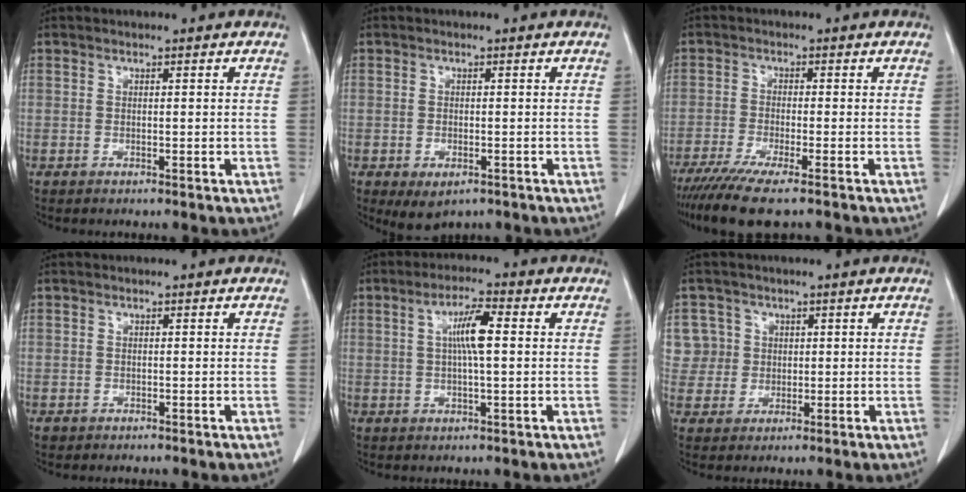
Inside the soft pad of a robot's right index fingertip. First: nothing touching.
{"total": 3.7, "force": [-2.0, 2.1, 2.3], "torque": [-0.036, -0.005, -0.018]}
{"total": 8.7, "force": [-6.6, 0.5, 5.7], "torque": [-0.092, -0.022, -0.108]}
{"total": 0.7, "force": [-0.3, 0.6, 0.0], "torque": [-0.003, 0.005, -0.005]}
{"total": 5.8, "force": [1.0, 0.6, 5.7], "torque": [-0.103, 0.007, 0.016]}
{"total": 5.5, "force": [1.6, 5.3, -0.3], "torque": [0.020, 0.014, 0.034]}